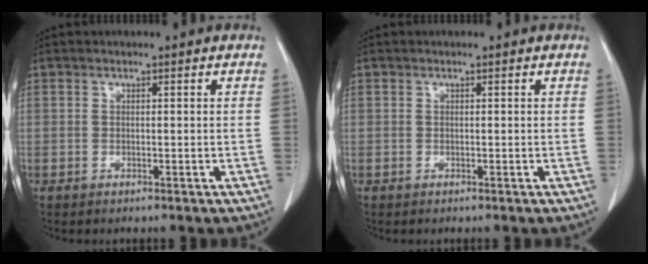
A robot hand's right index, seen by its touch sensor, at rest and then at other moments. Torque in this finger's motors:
{"motor_torque": [0.00, 0.00, 0.00, 0.00]}